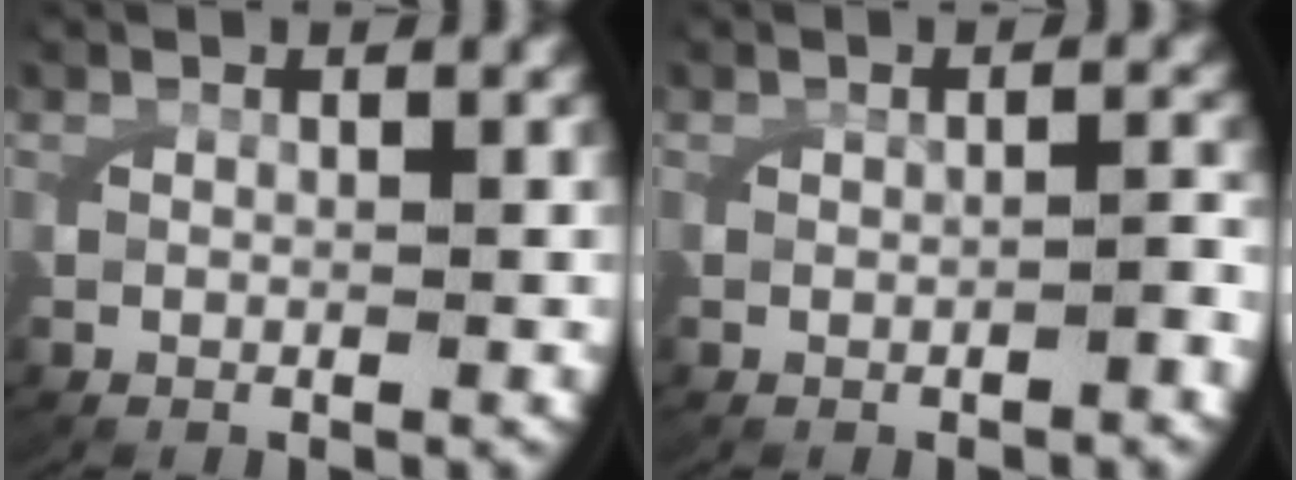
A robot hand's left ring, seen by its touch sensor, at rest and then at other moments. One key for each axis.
{"total": 1.1, "fx": -0.8, "fy": 0.5, "fz": 0.5, "tx": -0.007, "ty": 0.005, "tz": -0.018}